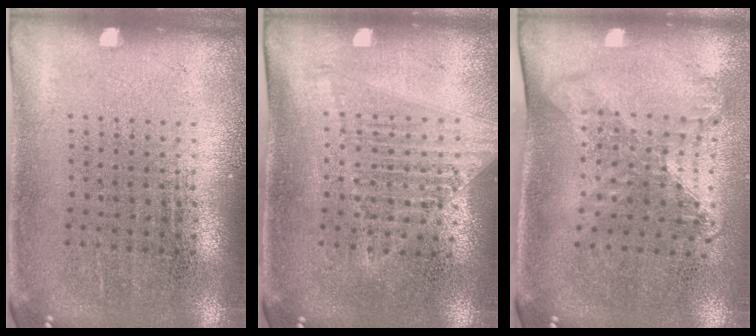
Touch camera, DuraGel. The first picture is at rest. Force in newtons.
{"total": 1.4, "press": 1.2, "slide": 0.6}
{"total": 1.6, "press": 1.2, "slide": 1.0}